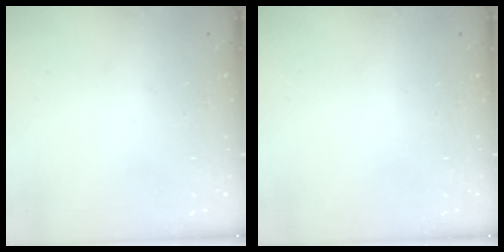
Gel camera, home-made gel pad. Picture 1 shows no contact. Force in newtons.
{"total": 0.0}